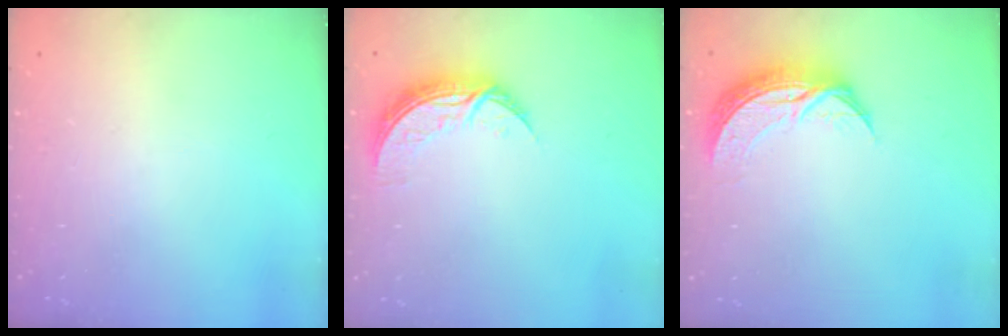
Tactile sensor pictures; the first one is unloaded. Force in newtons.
{"total": 8.5, "press": 8.5, "slide": 0.3}
{"total": 10.1, "press": 10.1, "slide": 0.3}